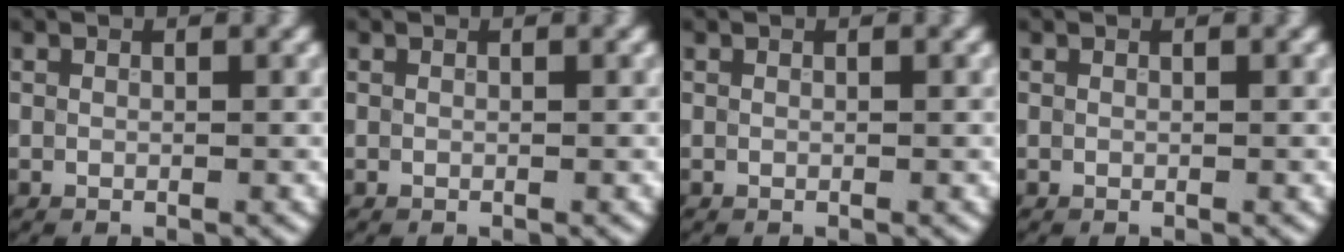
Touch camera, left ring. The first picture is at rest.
{"total": 0.0}
{"total": 0.0}
{"total": 0.0}